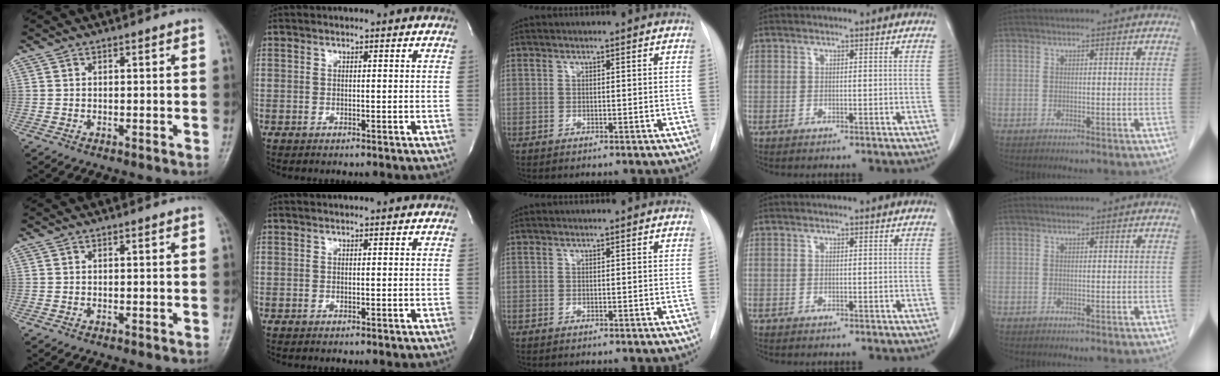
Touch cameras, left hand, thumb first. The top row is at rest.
{}